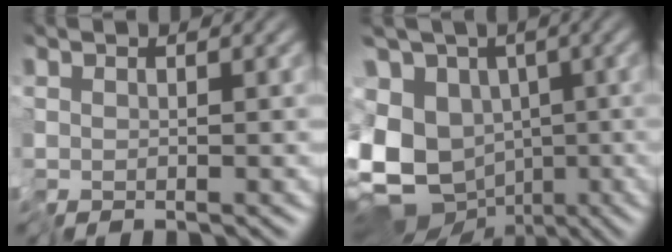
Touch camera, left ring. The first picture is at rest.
{"total": 14.3, "force": [-2.8, 10.9, 8.8], "torque": [-0.171, -0.004, -0.054]}